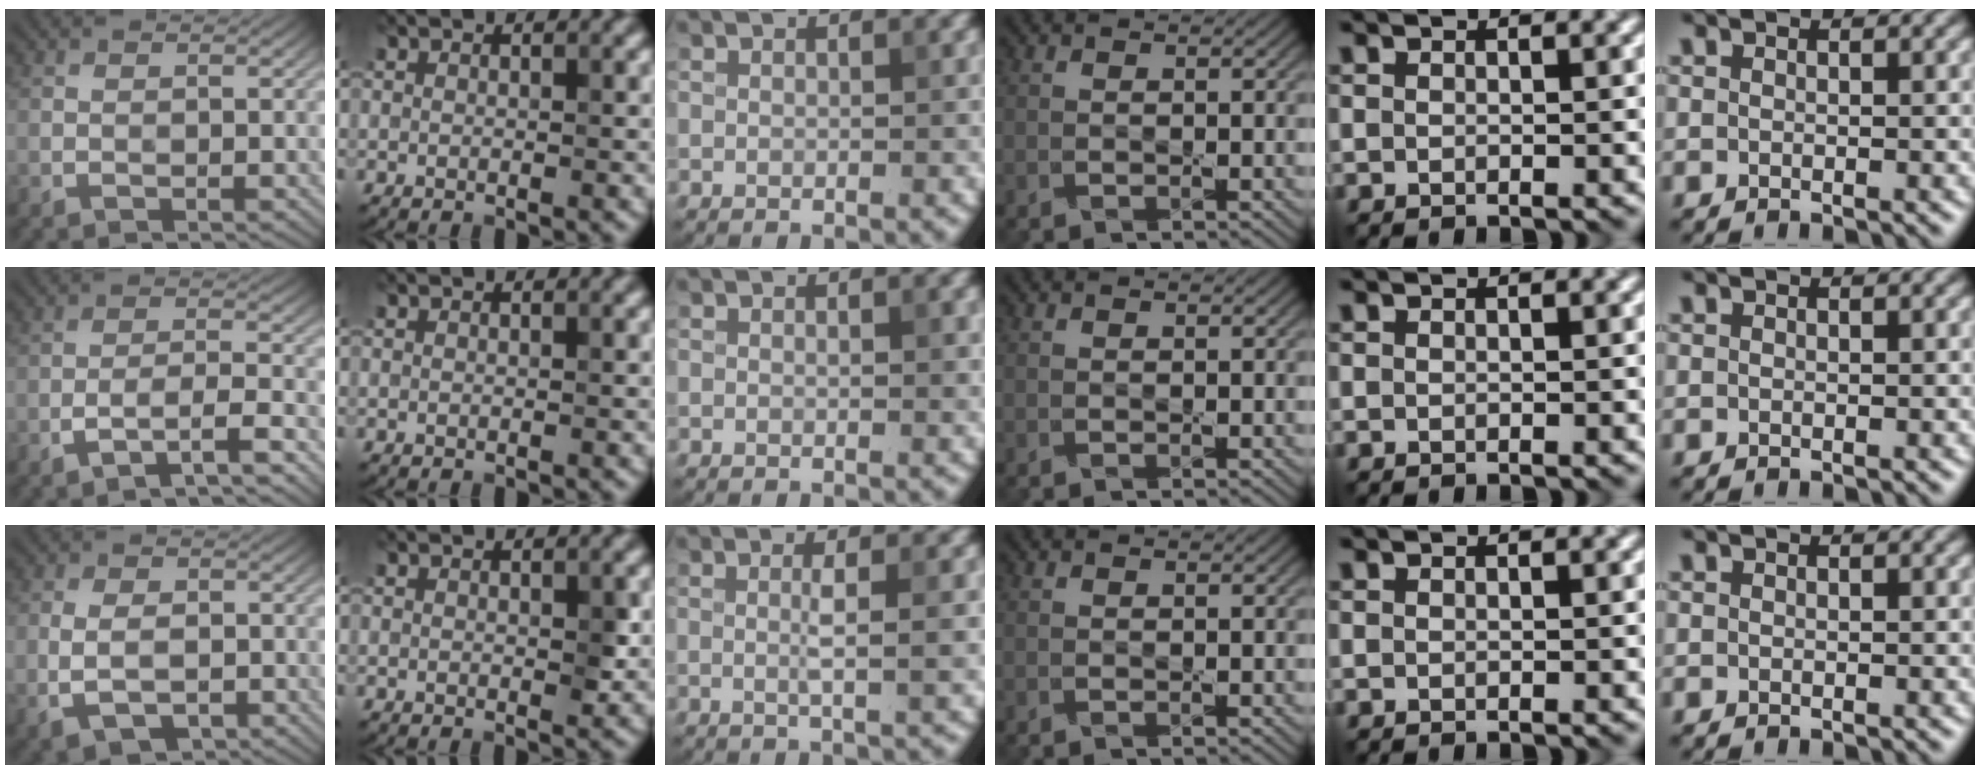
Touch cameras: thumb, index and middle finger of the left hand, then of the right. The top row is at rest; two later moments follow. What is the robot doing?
{"motion": "squeeze", "object": "air blower"}